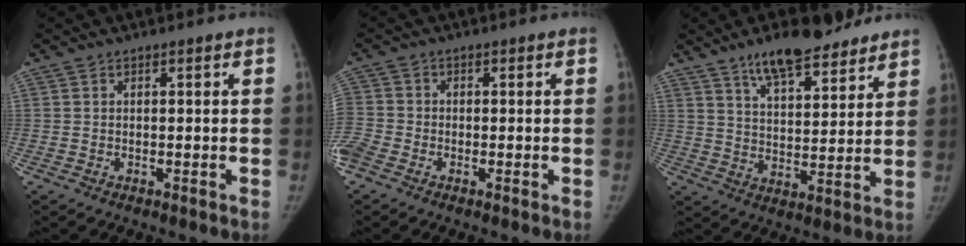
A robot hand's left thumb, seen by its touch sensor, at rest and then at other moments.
{"total": 5.4, "force": [-2.7, 3.9, 2.5], "torque": [-0.072, 0.000, -0.062]}
{"total": 14.1, "force": [10.2, 4.8, 8.4], "torque": [-0.101, -0.052, 0.167]}